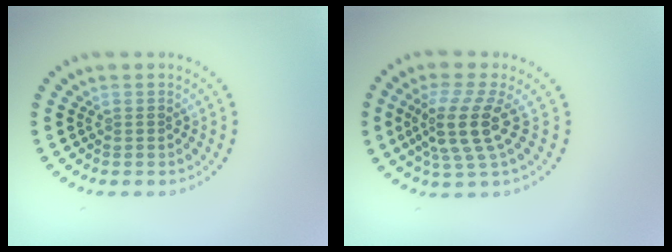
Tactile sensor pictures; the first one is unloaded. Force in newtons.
{"total": 4.4, "press": 3.3, "slide": 2.9}